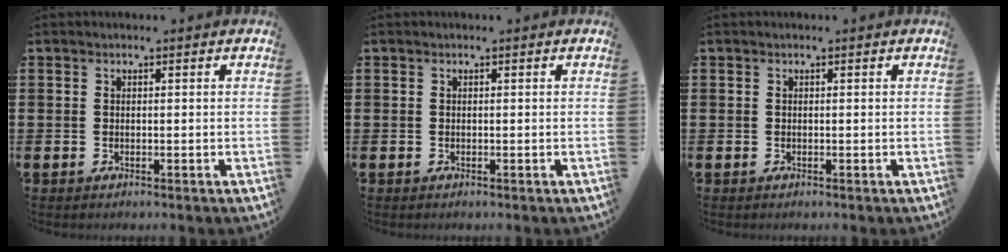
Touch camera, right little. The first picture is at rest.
{"total": 0.0}
{"total": 0.0}